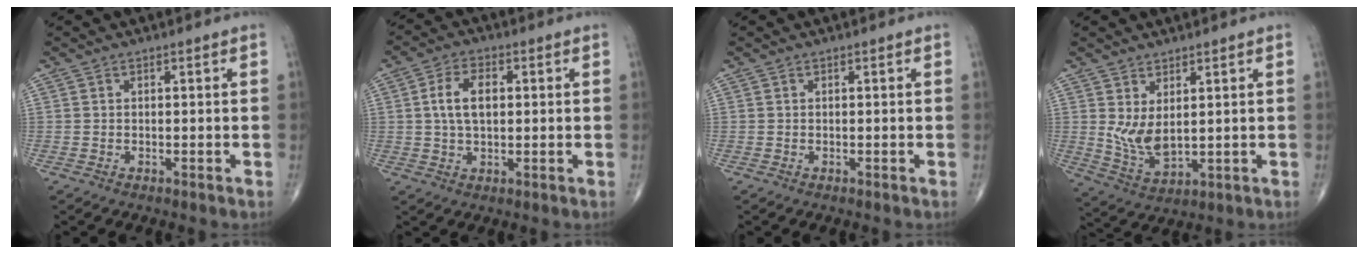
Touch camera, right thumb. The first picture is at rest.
{"total": 7.2, "force": [1.1, 4.1, 5.8], "torque": [-0.103, 0.008, 0.017]}
{"total": 0.0}
{"total": 6.7, "force": [1.7, 3.3, 5.6], "torque": [-0.104, -0.025, 0.047]}